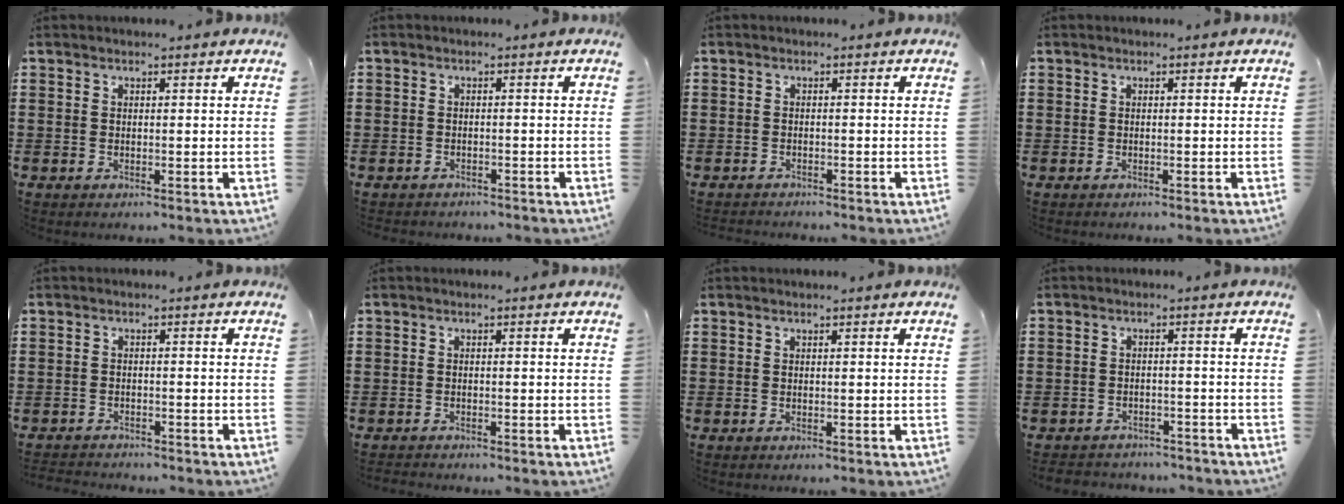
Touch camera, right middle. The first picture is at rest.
{"total": 1.5, "force": [-1.4, 0.5, -0.2], "torque": [0.000, 0.002, -0.033]}
{"total": 1.1, "force": [-1.0, 0.2, -0.1], "torque": [0.000, 0.002, -0.024]}
{"total": 0.5, "force": [-0.4, 0.3, 0.0], "torque": [0.000, 0.003, -0.009]}
{"total": 1.7, "force": [-1.7, 0.2, -0.2], "torque": [-0.002, 0.001, -0.039]}
{"total": 0.9, "force": [-0.9, 0.2, -0.1], "torque": [0.000, 0.002, -0.020]}
{"total": 0.0}
{"total": 2.6, "force": [-2.5, 0.6, -0.4], "torque": [-0.001, 0.000, -0.057]}